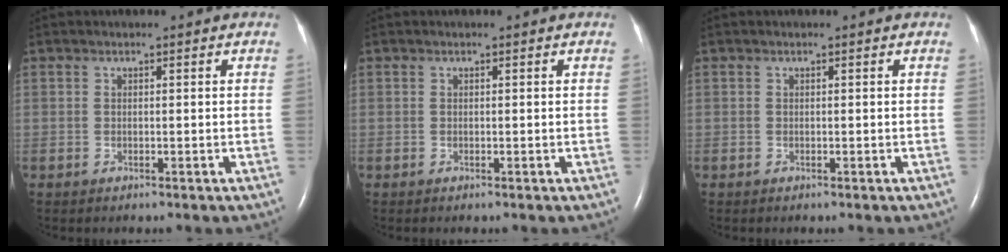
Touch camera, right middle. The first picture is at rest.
{"total": 0.0}
{"total": 0.0}